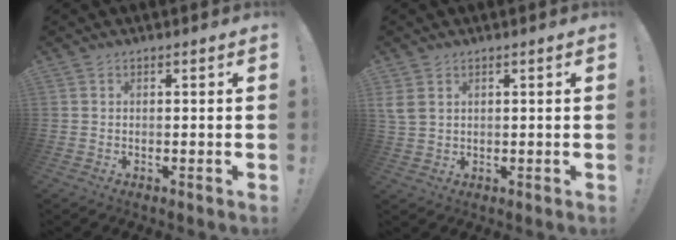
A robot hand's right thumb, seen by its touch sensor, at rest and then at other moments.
{"total": 4.2, "force": [2.0, 2.7, 2.5], "torque": [-0.049, -0.006, 0.040]}